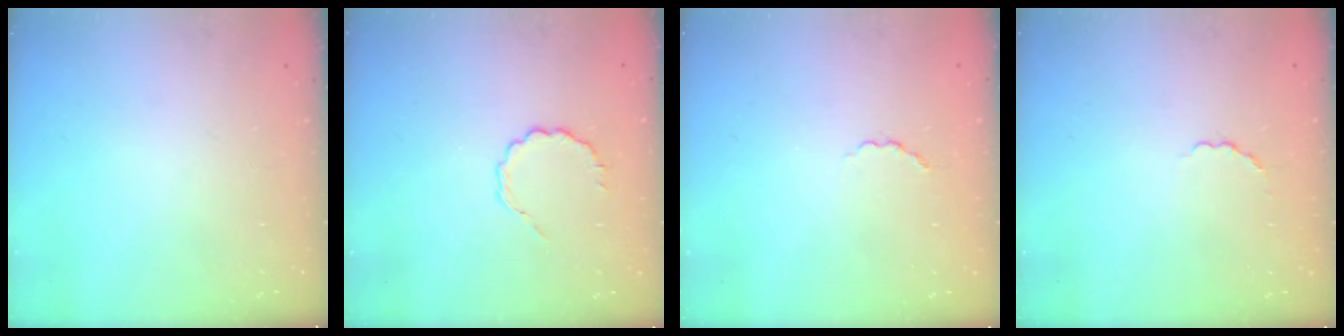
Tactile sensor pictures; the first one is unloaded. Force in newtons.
{"total": 3.5, "press": 3.3, "slide": 1.2}
{"total": 2.2, "press": 2.0, "slide": 0.8}
{"total": 2.4, "press": 2.2, "slide": 1.0}